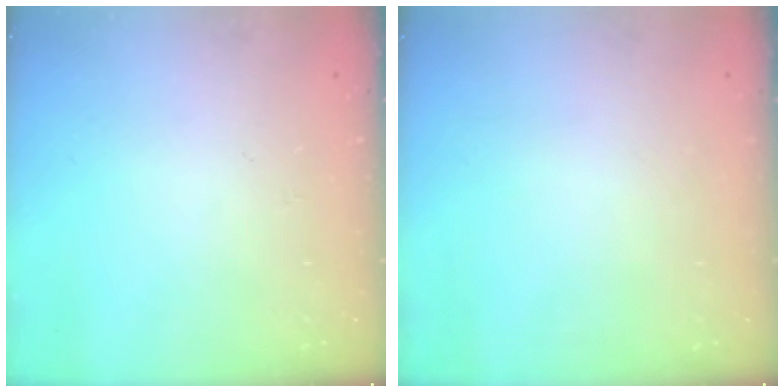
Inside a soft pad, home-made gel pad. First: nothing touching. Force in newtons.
{"total": 0.0}